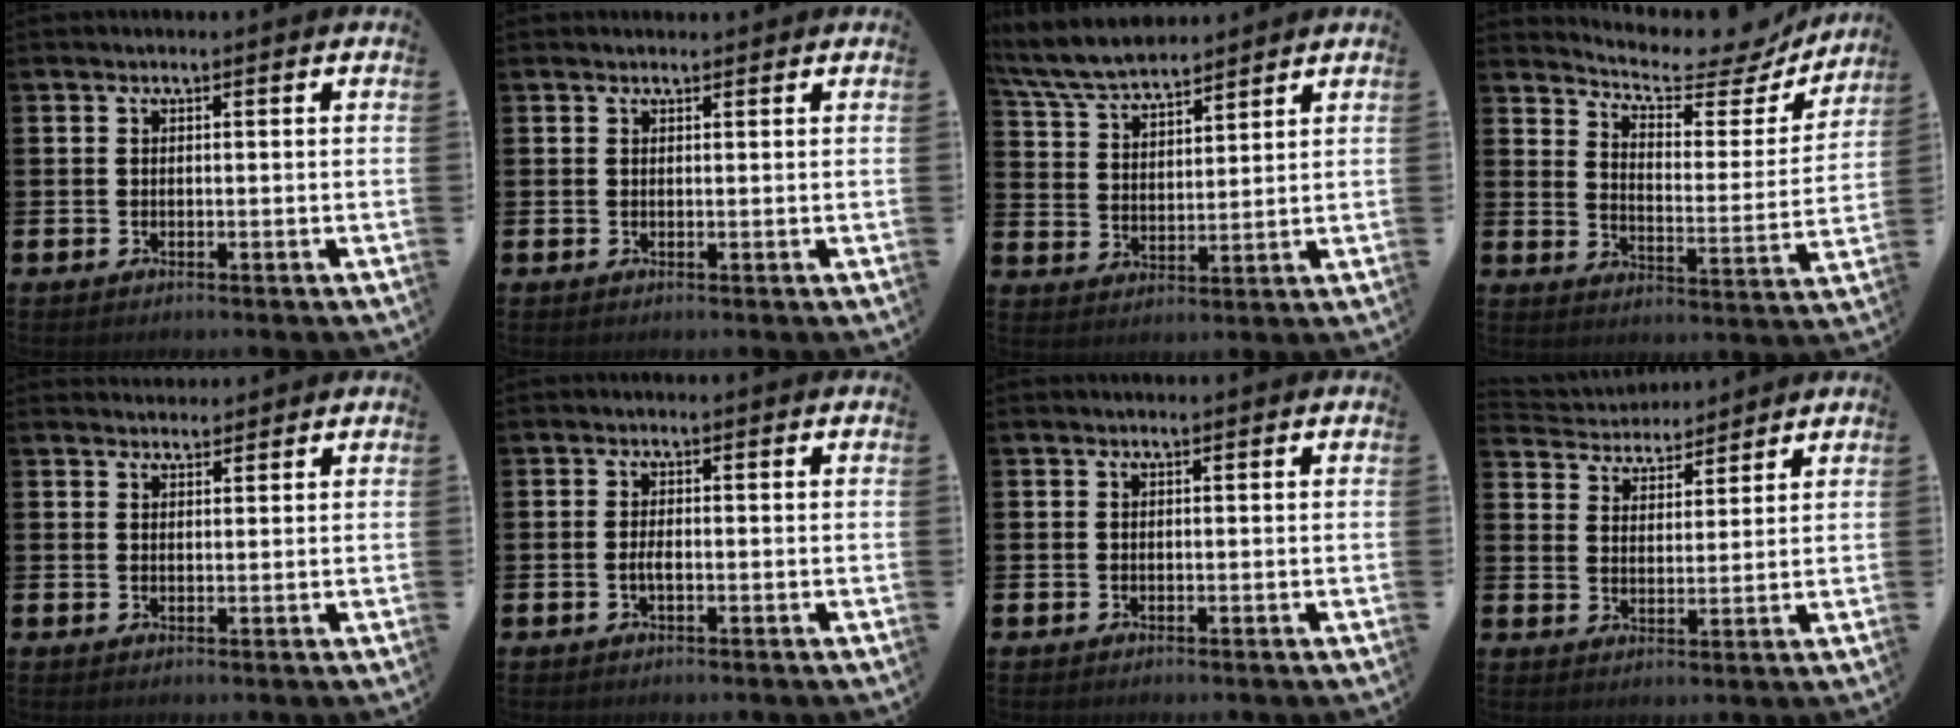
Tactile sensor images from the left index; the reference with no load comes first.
{"total": 0.9, "force": [0.8, 0.3, 0.1], "torque": [0.007, -0.001, 0.013]}
{"total": 7.1, "force": [6.7, 1.5, 1.8], "torque": [-0.065, -0.023, 0.124]}
{"total": 7.3, "force": [6.7, 2.1, 2.2], "torque": [-0.057, -0.056, 0.108]}
{"total": 2.2, "force": [2.2, 0.6, 0.0], "torque": [0.005, -0.009, 0.038]}
{"total": 1.4, "force": [-0.4, 0.5, 1.3], "torque": [-0.021, 0.000, -0.009]}
{"total": 0.0}
{"total": 4.5, "force": [4.3, 1.1, -0.5], "torque": [-0.016, -0.028, 0.076]}